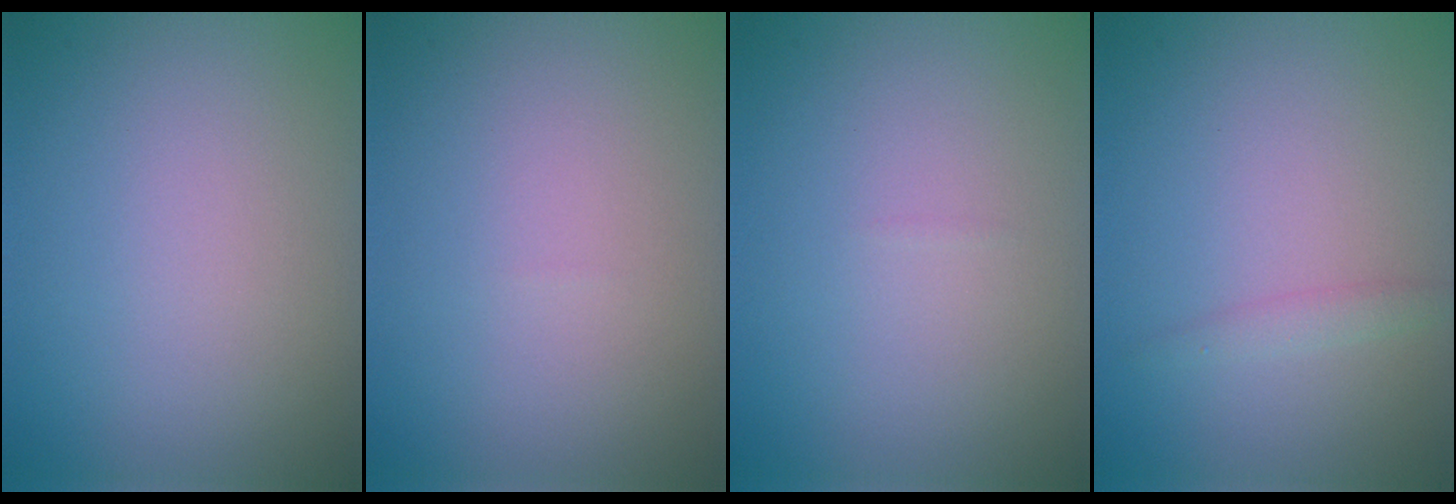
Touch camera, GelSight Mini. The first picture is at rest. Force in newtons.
{"total": 0.0}
{"total": 0.0}
{"total": 1.0, "press": 1.0, "slide": 0.0}